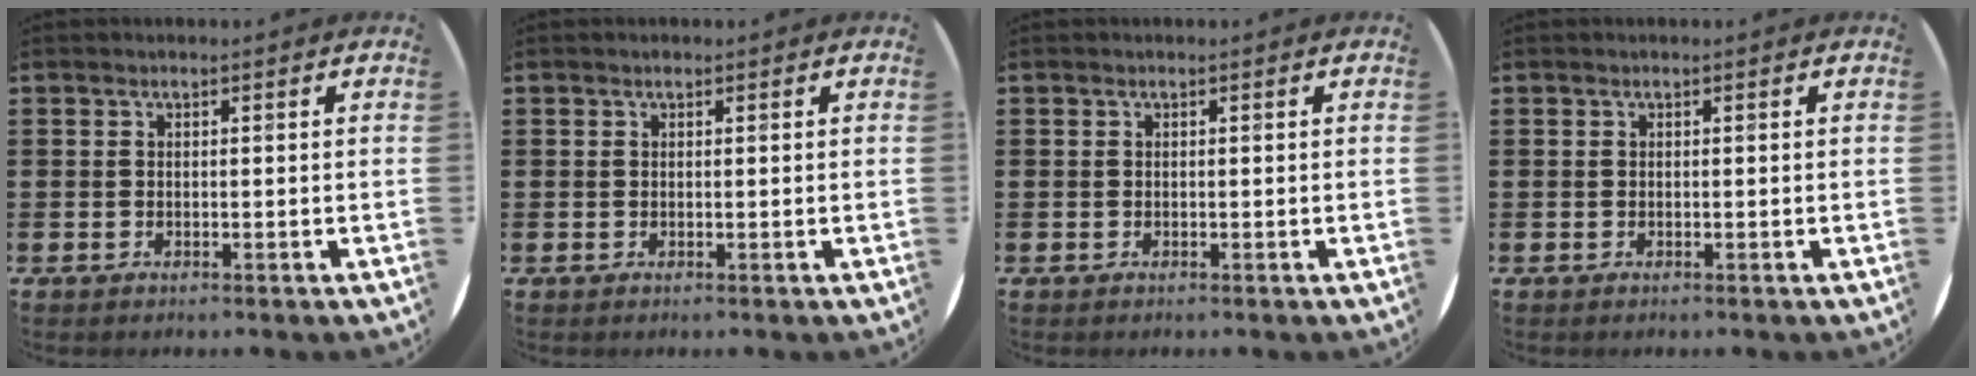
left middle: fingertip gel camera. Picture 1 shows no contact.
{"total": 0.0}
{"total": 0.0}
{"total": 0.0}